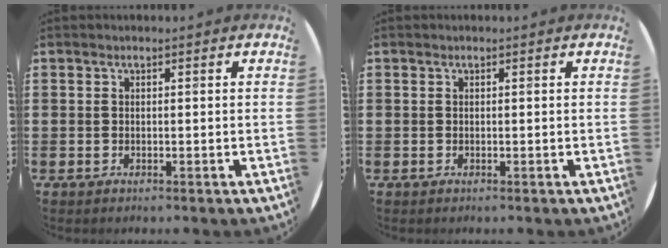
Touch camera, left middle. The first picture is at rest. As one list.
[{"total": 0.0}]